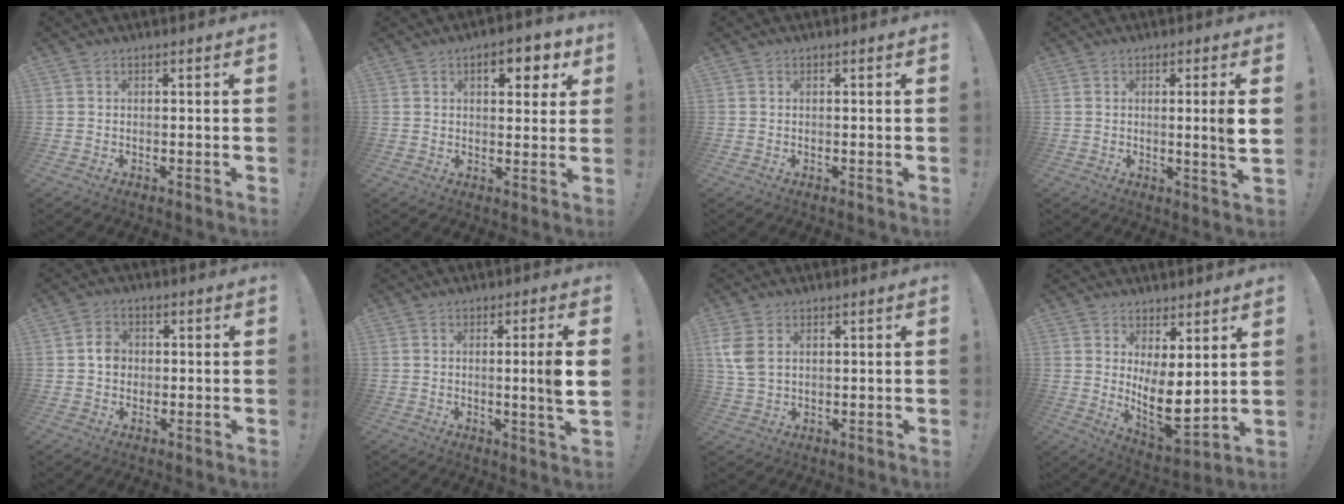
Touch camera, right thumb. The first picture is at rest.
{"total": 7.8, "force": [3.7, 3.7, 5.9], "torque": [-0.066, -0.009, 0.056]}
{"total": 0.0}
{"total": 5.3, "force": [0.4, -0.8, 5.2], "torque": [-0.082, -0.009, 0.001]}
{"total": 4.4, "force": [-0.1, 3.8, 2.3], "torque": [-0.021, 0.002, -0.006]}
{"total": 6.5, "force": [0.2, -0.8, 6.5], "torque": [-0.102, -0.008, -0.002]}
{"total": 6.6, "force": [2.4, 4.3, 4.4], "torque": [-0.095, -0.009, 0.045]}
{"total": 11.3, "force": [1.8, 5.0, 9.9], "torque": [-0.157, -0.043, 0.041]}